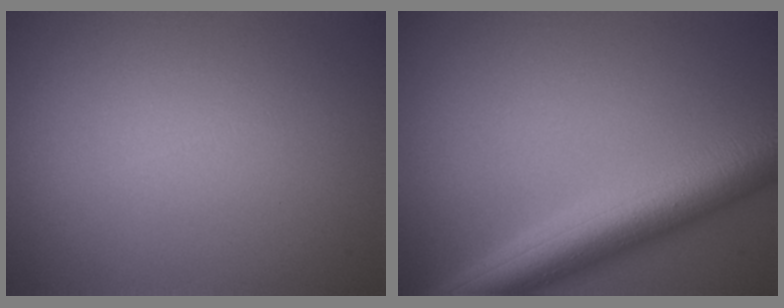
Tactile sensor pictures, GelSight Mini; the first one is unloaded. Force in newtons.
{"total": 8.1, "press": 8.1, "slide": 0.4}